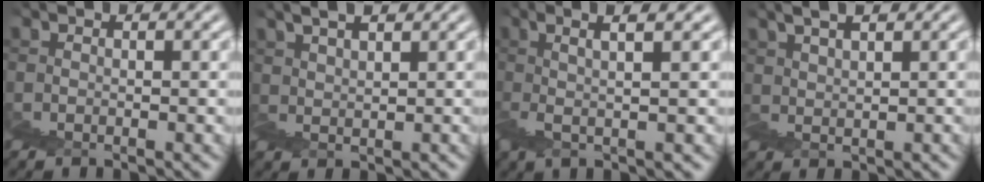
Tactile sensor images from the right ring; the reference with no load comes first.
{"total": 2.5, "force": [2.1, 0.2, 1.4], "torque": [0.017, 0.029, 0.024]}
{"total": 5.7, "force": [2.3, -5.0, -1.3], "torque": [0.046, 0.046, 0.029]}
{"total": 2.3, "force": [1.9, -0.3, 1.3], "torque": [0.017, 0.031, 0.023]}